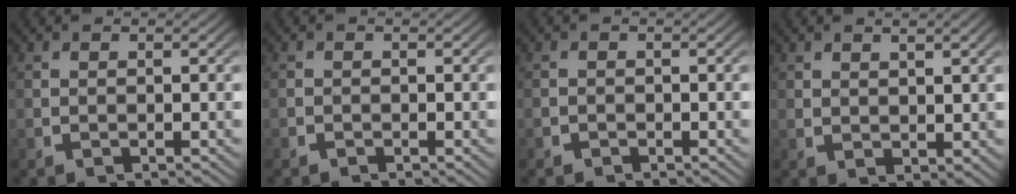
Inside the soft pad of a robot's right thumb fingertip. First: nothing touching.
{"total": 0.6, "force": [-0.6, 0.1, 0.0], "torque": [0.001, -0.004, -0.013]}
{"total": 0.9, "force": [-0.9, 0.4, 0.0], "torque": [0.003, -0.008, -0.015]}
{"total": 1.4, "force": [1.2, 0.2, 0.7], "torque": [-0.008, -0.003, 0.031]}